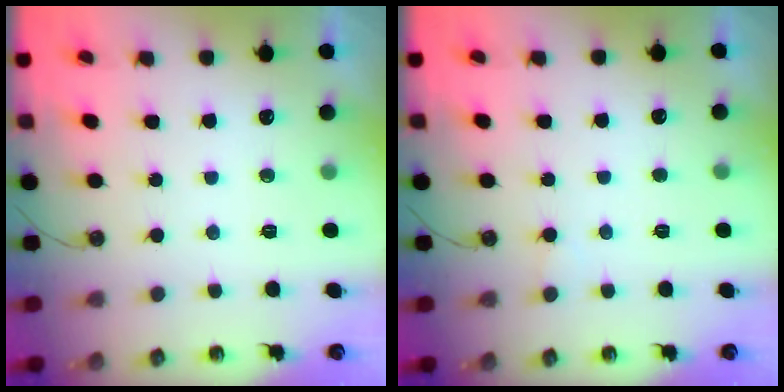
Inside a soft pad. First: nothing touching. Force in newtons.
{"total": 4.9, "press": 4.9, "slide": 0.3}